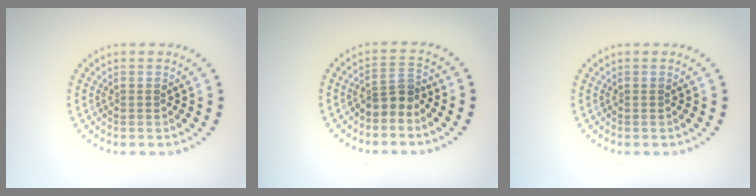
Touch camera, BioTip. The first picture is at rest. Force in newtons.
{"total": 2.3, "press": 1.8, "slide": 1.5}
{"total": 0.0}